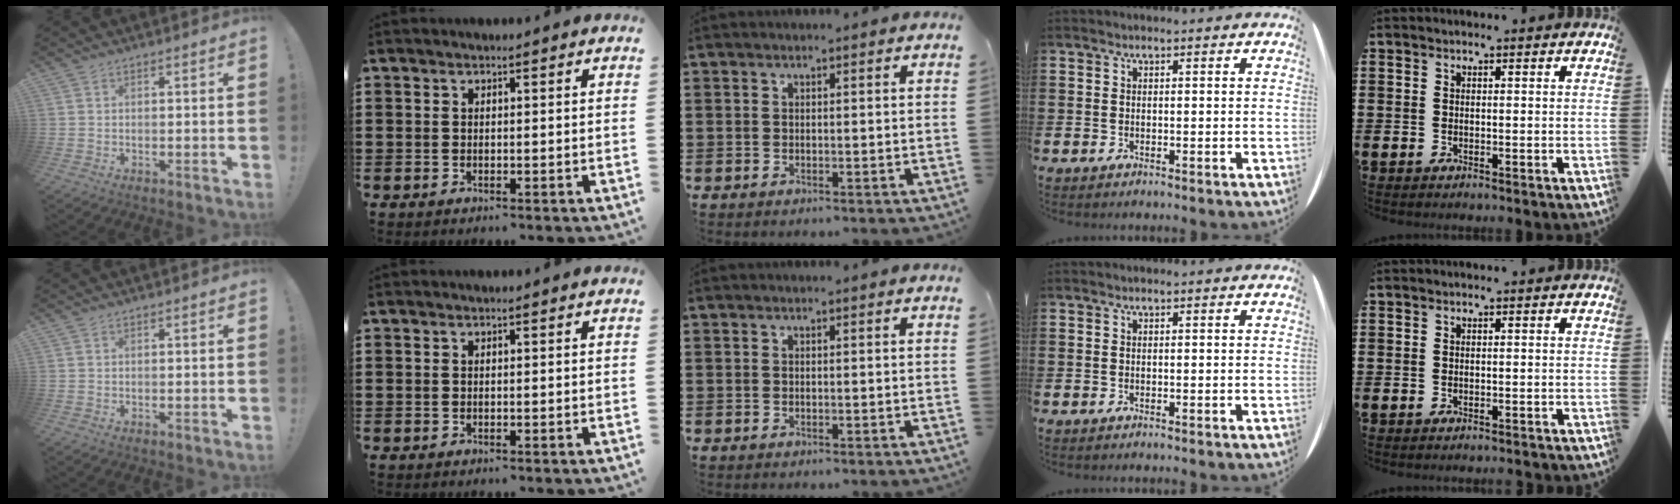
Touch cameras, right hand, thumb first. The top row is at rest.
{}